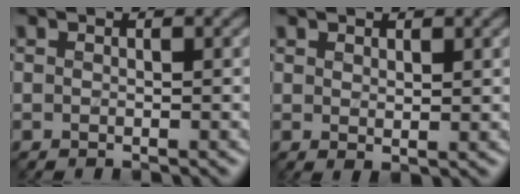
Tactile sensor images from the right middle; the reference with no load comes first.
{"total": 1.1, "force": [0.9, 0.2, 0.7], "torque": [-0.015, -0.001, 0.018]}